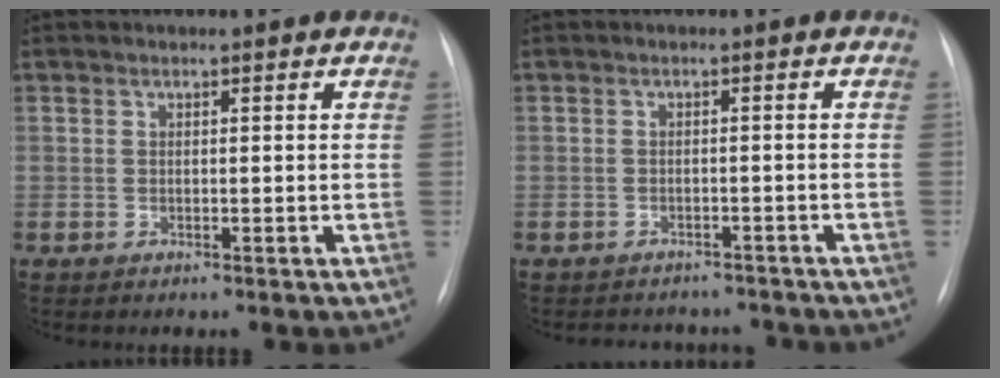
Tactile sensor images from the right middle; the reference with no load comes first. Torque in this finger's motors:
{"motor_torque": [0.25, -0.31, -0.20, -0.06]}